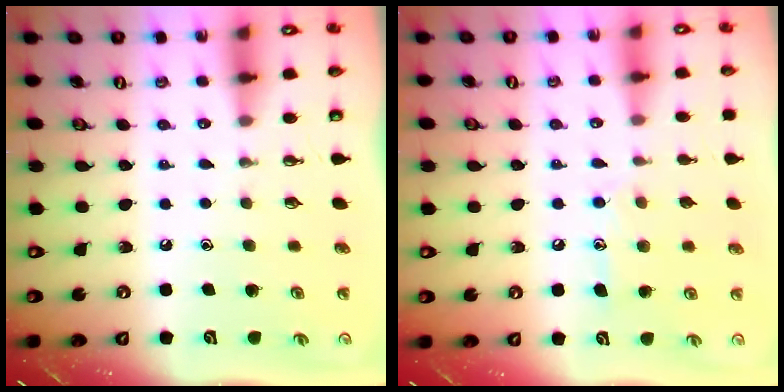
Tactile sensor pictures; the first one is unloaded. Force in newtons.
{"total": 9.0, "press": 9.0, "slide": 0.6}